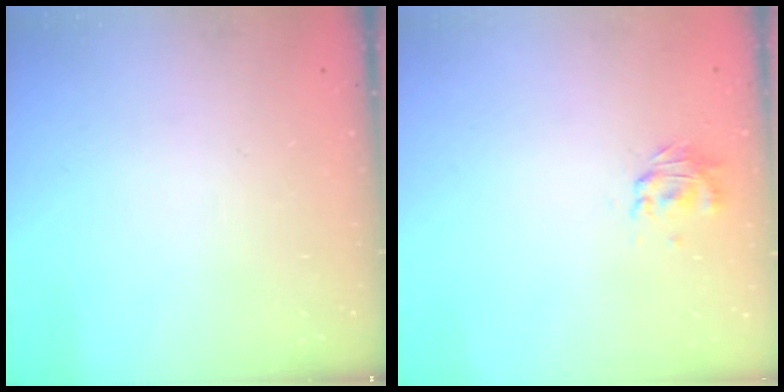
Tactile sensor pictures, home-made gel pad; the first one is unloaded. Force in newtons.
{"total": 1.3, "press": 1.2, "slide": 0.4}